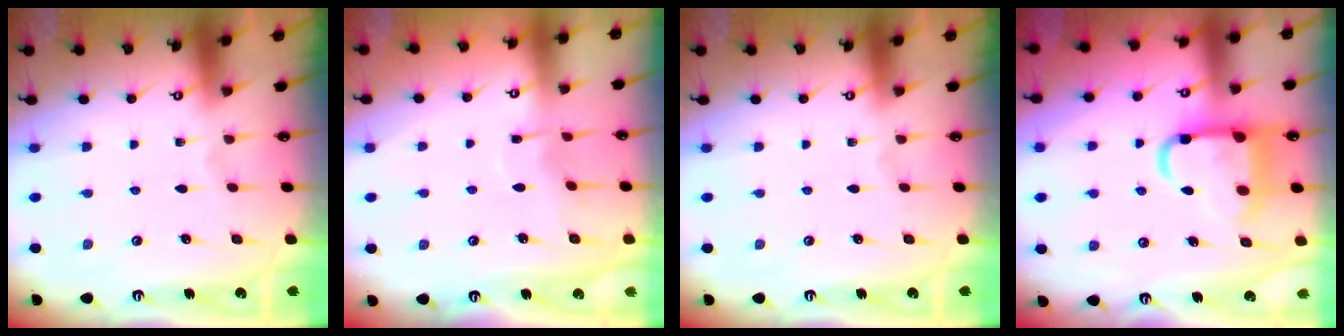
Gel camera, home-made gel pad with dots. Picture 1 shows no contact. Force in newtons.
{"total": 4.1, "press": 4.0, "slide": 0.6}
{"total": 0.0}
{"total": 12.9, "press": 12.9, "slide": 1.4}